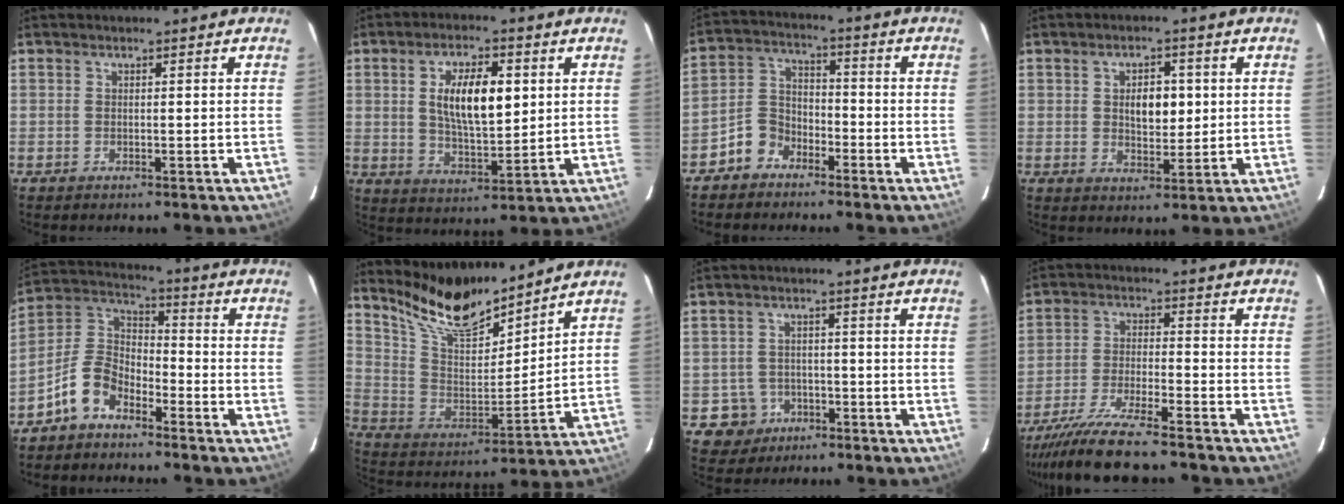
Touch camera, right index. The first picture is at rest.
{"total": 11.3, "force": [2.7, 4.6, 9.9], "torque": [-0.178, 0.004, 0.053]}
{"total": 6.6, "force": [-4.6, 4.6, 1.6], "torque": [-0.037, 0.028, -0.089]}
{"total": 6.0, "force": [1.0, 3.4, 4.8], "torque": [-0.078, 0.007, 0.021]}
{"total": 8.9, "force": [-6.0, 5.0, 4.4], "torque": [-0.104, 0.028, -0.122]}
{"total": 14.9, "force": [13.0, 3.5, 6.5], "torque": [-0.142, -0.009, 0.248]}
{"total": 5.8, "force": [-2.5, 5.3, 0.2], "torque": [-0.021, 0.022, -0.033]}
{"total": 13.0, "force": [-11.5, 0.7, 5.9], "torque": [-0.132, -0.022, -0.202]}